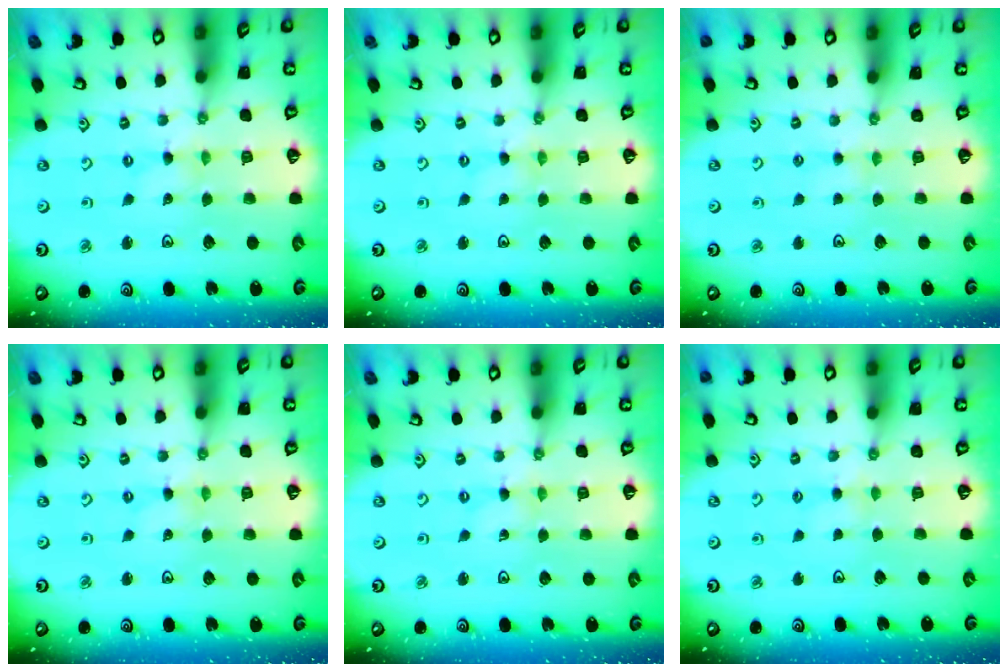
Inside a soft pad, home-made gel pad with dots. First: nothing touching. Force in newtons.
{"total": 0.7, "press": 0.7, "slide": 0.1}
{"total": 2.6, "press": 2.6, "slide": 0.5}
{"total": 0.0}
{"total": 0.0}
{"total": 2.5, "press": 2.5, "slide": 0.3}